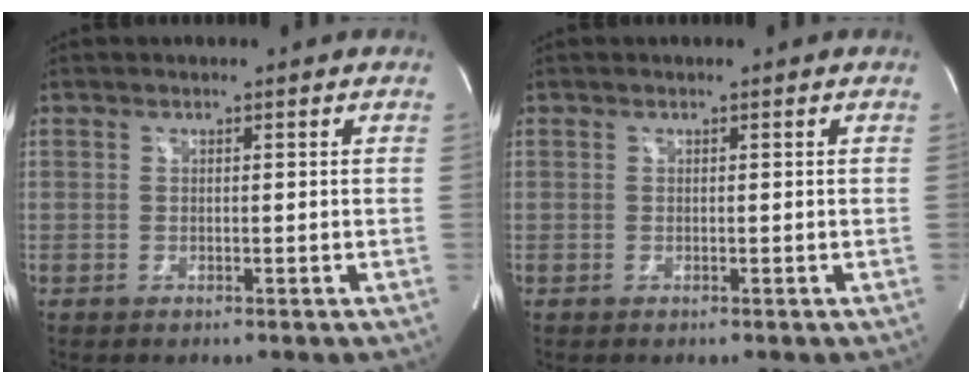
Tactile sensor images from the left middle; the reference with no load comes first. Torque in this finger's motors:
{"motor_torque": [0.31, -0.45, 0.15, 0.02]}